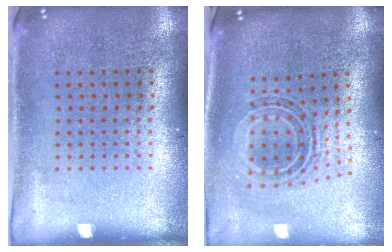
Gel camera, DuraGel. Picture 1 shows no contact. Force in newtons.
{"total": 0.9, "press": 0.9, "slide": 0.4}